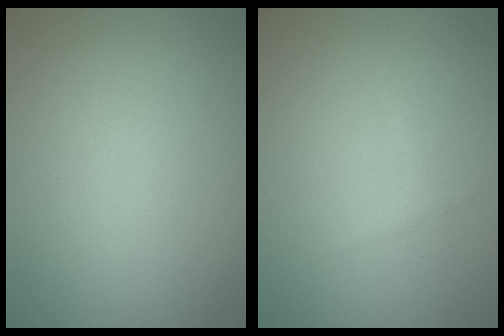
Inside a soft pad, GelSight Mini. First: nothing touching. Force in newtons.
{"total": 0.7, "press": 0.7, "slide": 0.1}